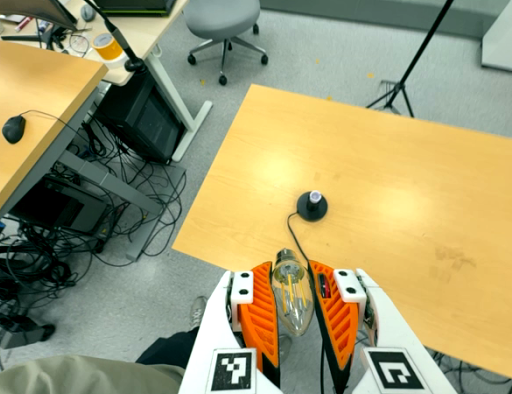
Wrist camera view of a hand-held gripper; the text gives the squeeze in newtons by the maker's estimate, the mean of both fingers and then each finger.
{"total": 21.0, "left": 22.5, "right": 19.6}